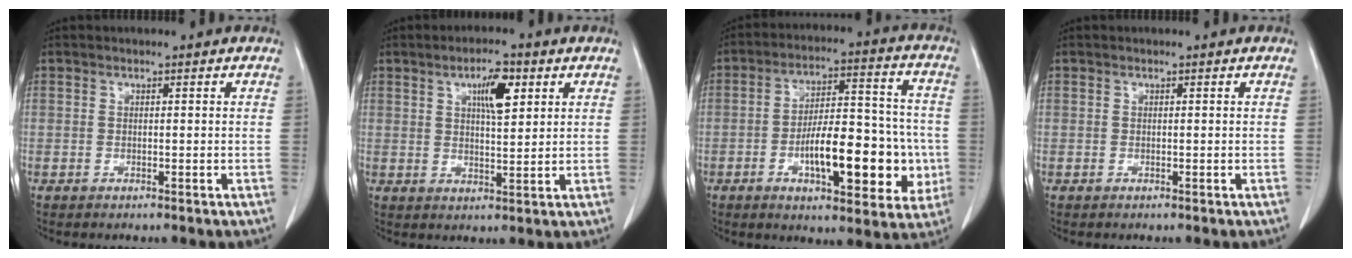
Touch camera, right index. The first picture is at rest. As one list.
[{"total": 6.1, "force": [2.7, 1.7, 5.2], "torque": [-0.088, 0.003, 0.044]}, {"total": 16.4, "force": [-4.1, 6.0, 14.7], "torque": [-0.214, 0.024, -0.057]}, {"total": 0.0}]